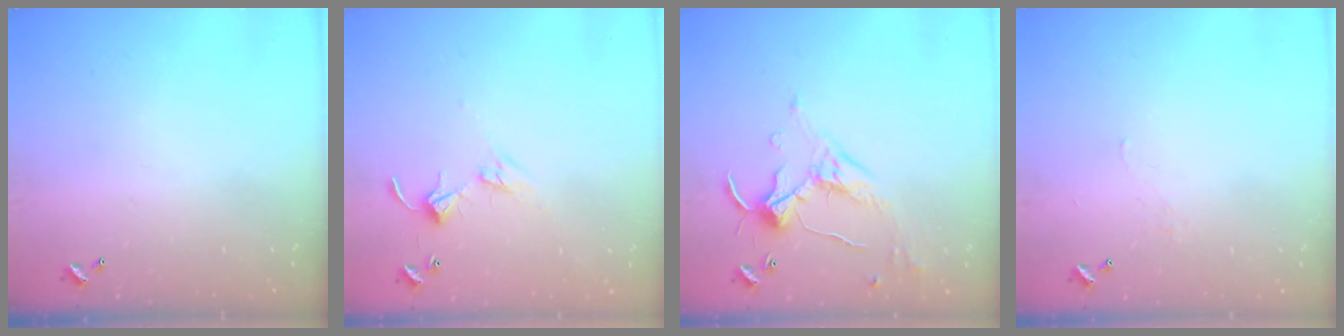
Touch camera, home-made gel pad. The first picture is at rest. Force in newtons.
{"total": 3.1, "press": 3.1, "slide": 0.6}
{"total": 1.5, "press": 1.3, "slide": 0.8}
{"total": 2.2, "press": 2.2, "slide": 0.5}